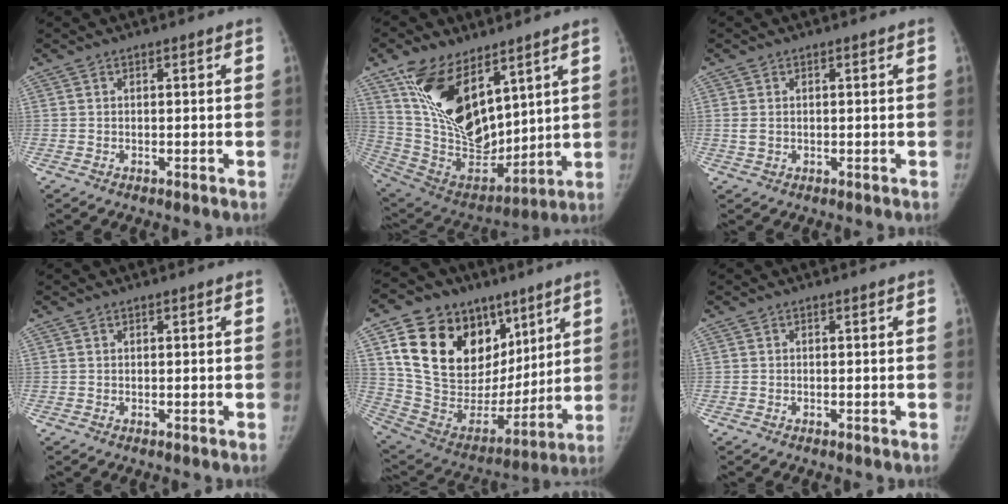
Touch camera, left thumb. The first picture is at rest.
{"total": 22.2, "force": [11.3, 11.6, 15.2], "torque": [-0.246, -0.056, 0.227]}
{"total": 1.9, "force": [0.3, 1.4, 1.2], "torque": [-0.026, 0.000, 0.011]}
{"total": 0.0}
{"total": 28.0, "force": [12.3, 19.2, 16.4], "torque": [-0.244, -0.001, 0.230]}
{"total": 0.0}